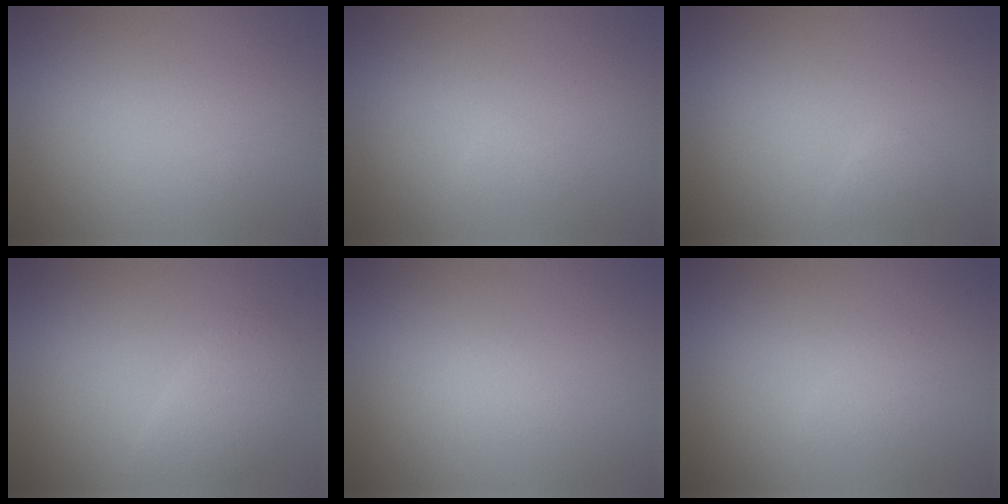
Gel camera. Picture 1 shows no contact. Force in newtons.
{"total": 0.7, "press": 0.7, "slide": 0.1}
{"total": 0.8, "press": 0.8, "slide": 0.1}
{"total": 2.3, "press": 2.3, "slide": 0.1}
{"total": 0.7, "press": 0.7, "slide": 0.0}
{"total": 0.8, "press": 0.8, "slide": 0.0}